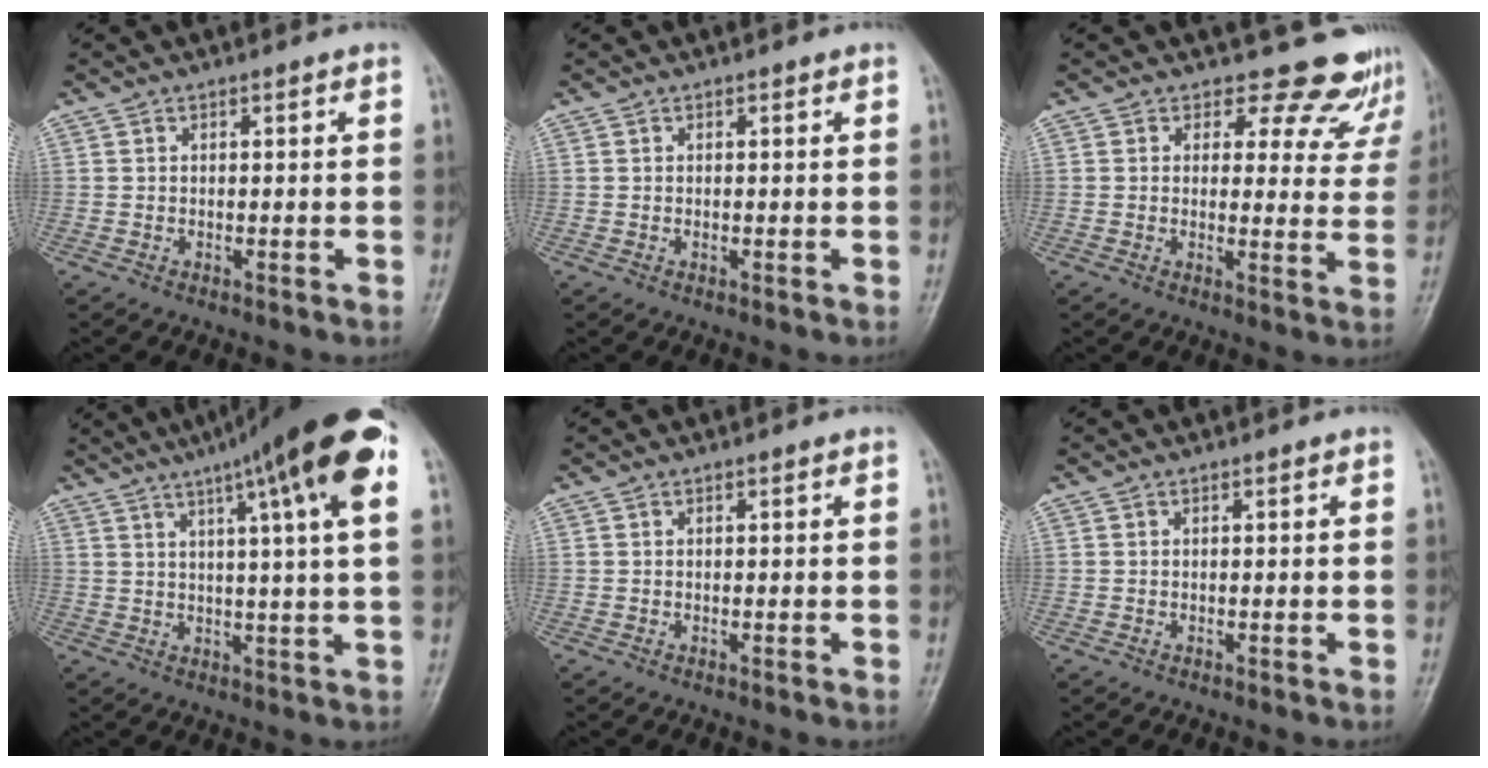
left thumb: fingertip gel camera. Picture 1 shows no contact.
{"total": 0.5, "force": [0.1, 0.4, 0.3], "torque": [0.001, 0.000, -0.001]}
{"total": 11.8, "force": [10.6, 5.3, 0.7], "torque": [0.049, -0.071, 0.096]}
{"total": 19.0, "force": [9.1, 2.2, 16.5], "torque": [-0.243, 0.007, 0.122]}
{"total": 0.0}
{"total": 0.0}